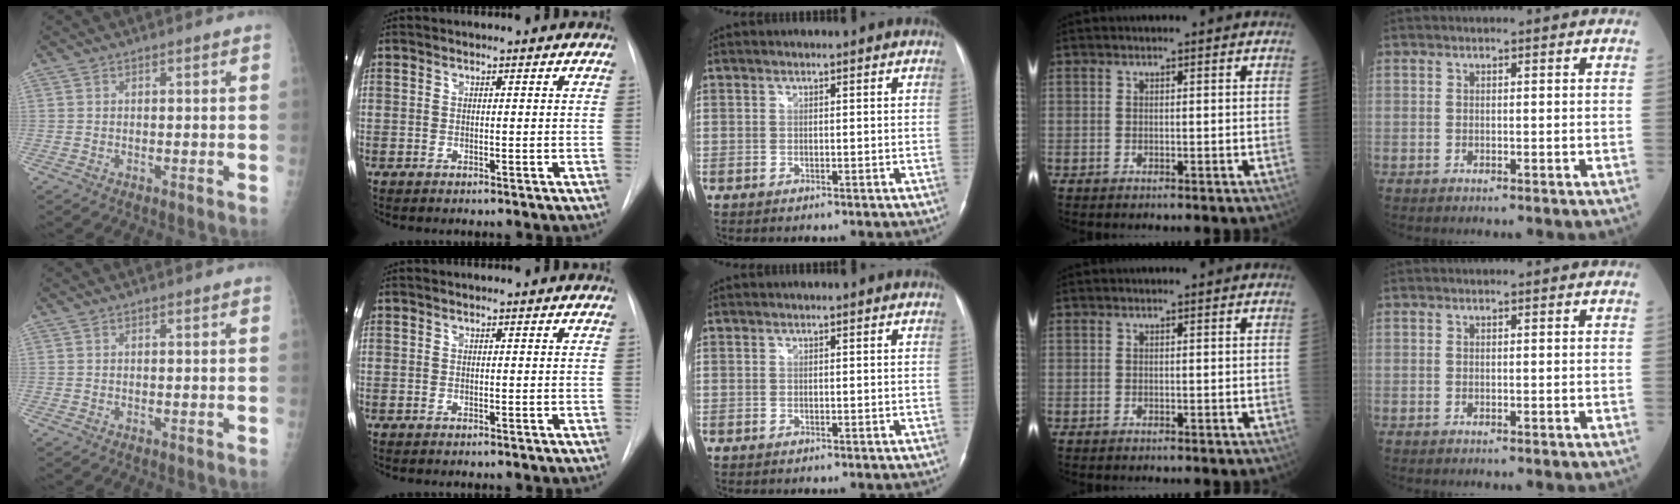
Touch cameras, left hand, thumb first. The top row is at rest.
{}